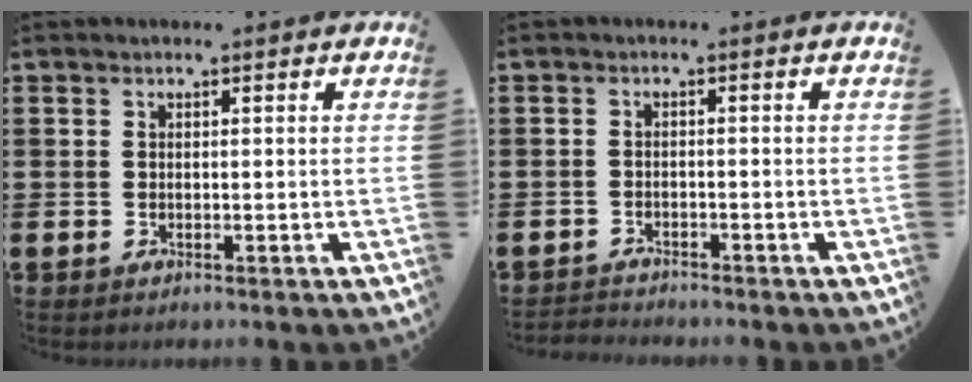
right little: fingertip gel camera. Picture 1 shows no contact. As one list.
[{"total": 1.4, "force": [-1.4, 0.1, -0.2], "torque": [-0.001, 0.003, -0.030]}]